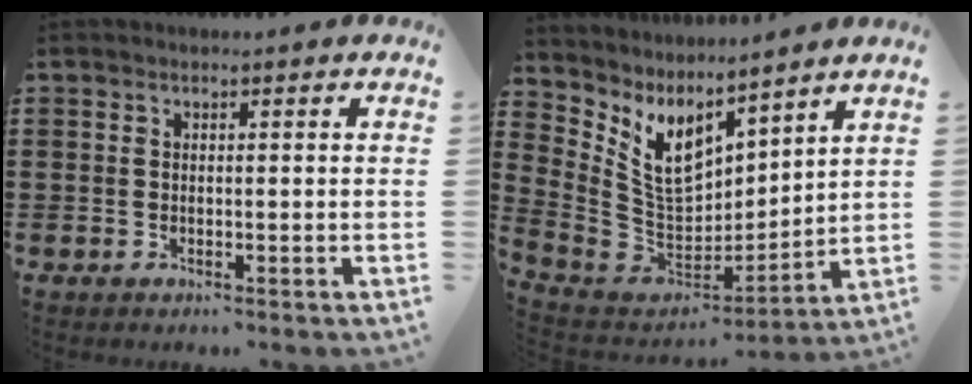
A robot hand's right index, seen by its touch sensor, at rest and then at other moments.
{"total": 9.3, "force": [4.9, 5.5, 5.7], "torque": [-0.131, -0.027, 0.095]}